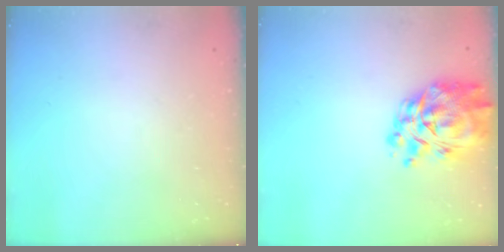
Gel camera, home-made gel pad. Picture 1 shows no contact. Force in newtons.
{"total": 13.3, "press": 12.4, "slide": 4.8}